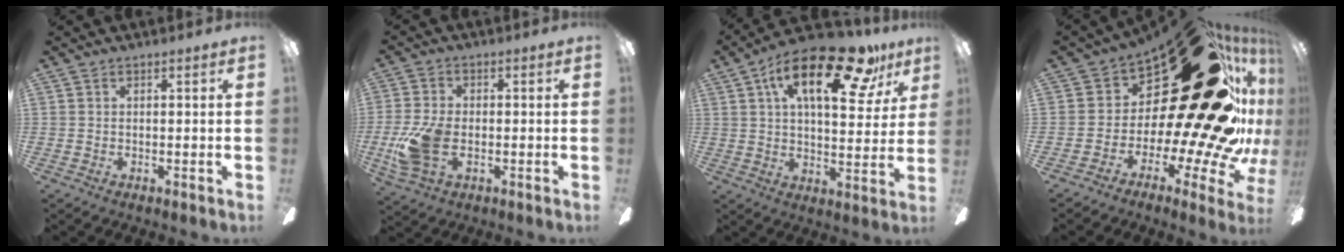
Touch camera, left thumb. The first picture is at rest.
{"total": 10.2, "force": [-2.1, 6.1, 7.8], "torque": [-0.162, 0.006, -0.032]}
{"total": 21.5, "force": [11.6, 8.3, 16.0], "torque": [-0.245, -0.044, 0.185]}
{"total": 41.2, "force": [13.4, 18.6, 34.2], "torque": [-0.405, -0.160, 0.299]}